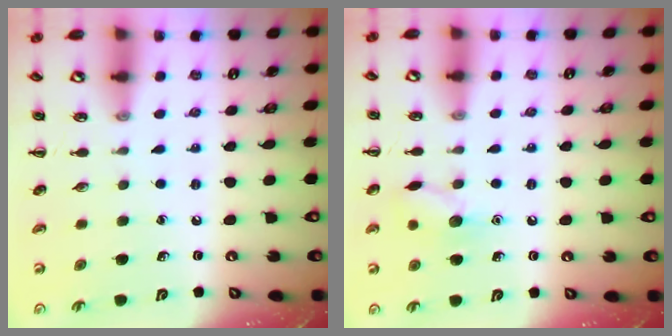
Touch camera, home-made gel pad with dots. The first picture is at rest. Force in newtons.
{"total": 8.3, "press": 8.2, "slide": 1.1}